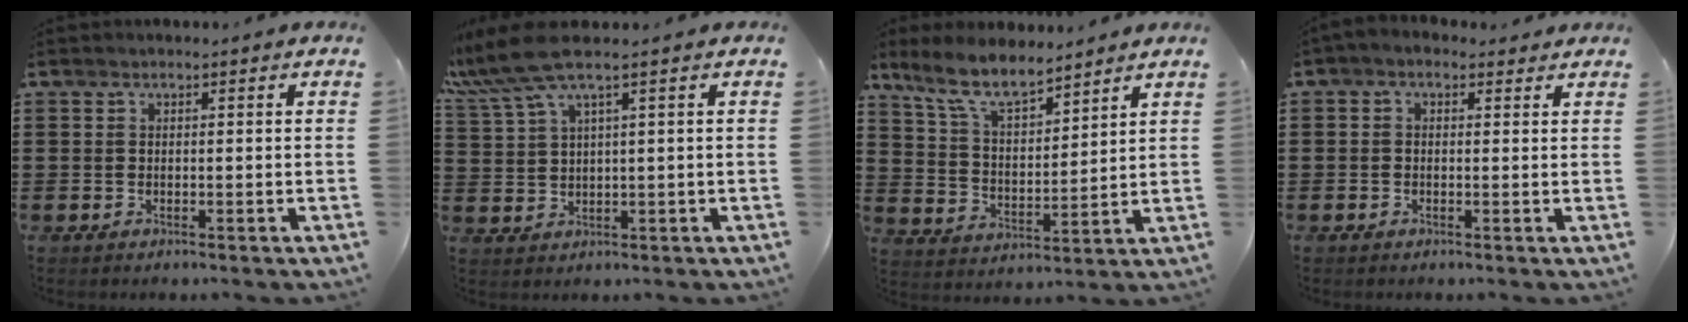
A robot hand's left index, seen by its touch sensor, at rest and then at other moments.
{"total": 5.8, "force": [3.5, 0.5, 4.6], "torque": [-0.114, -0.008, 0.058]}
{"total": 8.5, "force": [7.2, 1.9, 4.0], "torque": [-0.103, -0.021, 0.131]}
{"total": 1.3, "force": [-0.3, 1.1, 0.7], "torque": [-0.016, 0.005, -0.006]}